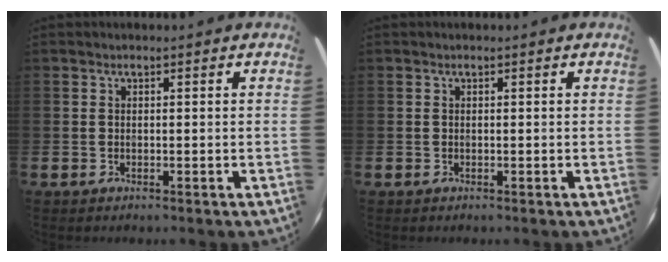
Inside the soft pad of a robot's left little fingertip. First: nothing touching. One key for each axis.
{"total": 0.0}